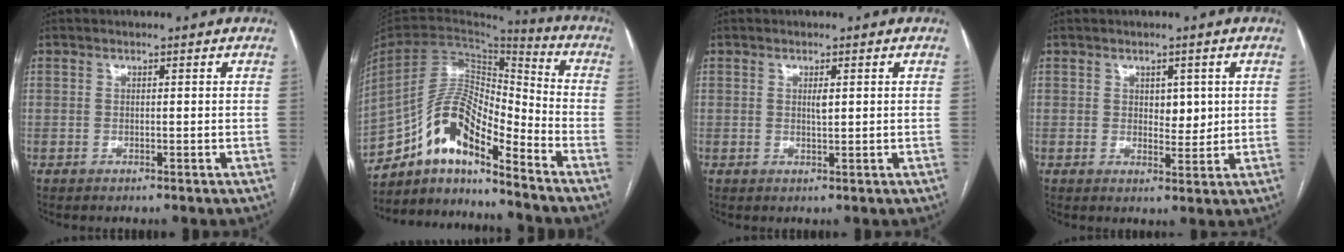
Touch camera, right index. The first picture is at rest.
{"total": 14.4, "force": [-10.4, 3.5, 9.2], "torque": [-0.170, 0.032, -0.184]}
{"total": 1.2, "force": [0.4, 0.2, 1.2], "torque": [-0.022, -0.001, 0.007]}
{"total": 3.2, "force": [0.9, 2.0, 2.4], "torque": [-0.026, -0.006, 0.014]}